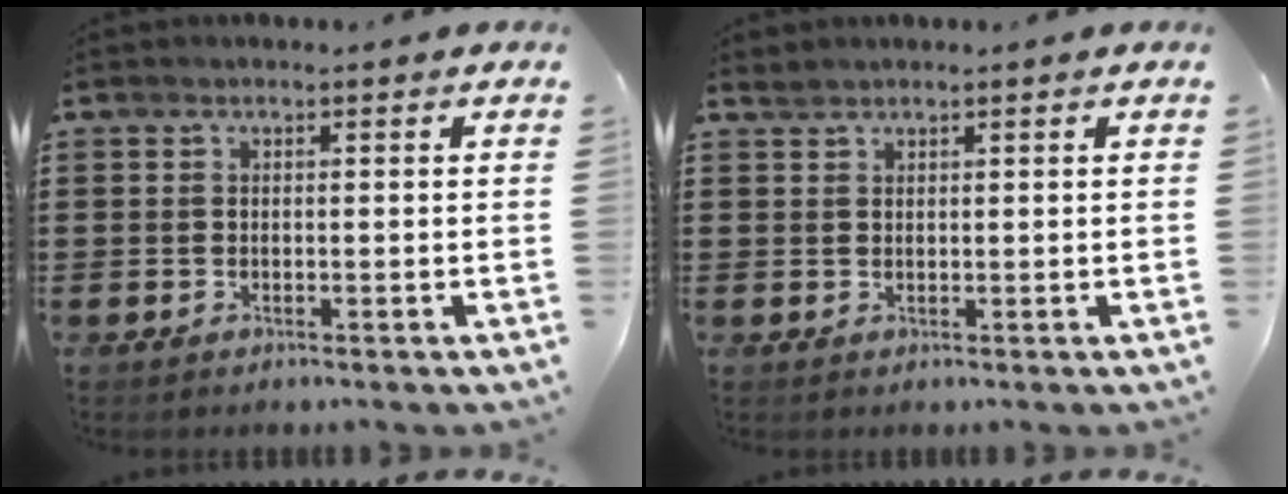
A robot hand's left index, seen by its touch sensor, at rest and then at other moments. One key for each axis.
{"total": 1.1, "fx": 1.0, "fy": 0.5, "fz": -0.1, "tx": -0.003, "ty": 0.001, "tz": 0.020}